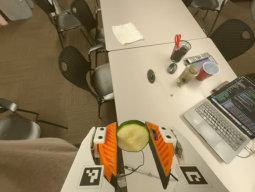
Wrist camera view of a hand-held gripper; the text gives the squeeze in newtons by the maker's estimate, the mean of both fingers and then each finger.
{"total": 8.6, "left": 8.7, "right": 8.4}